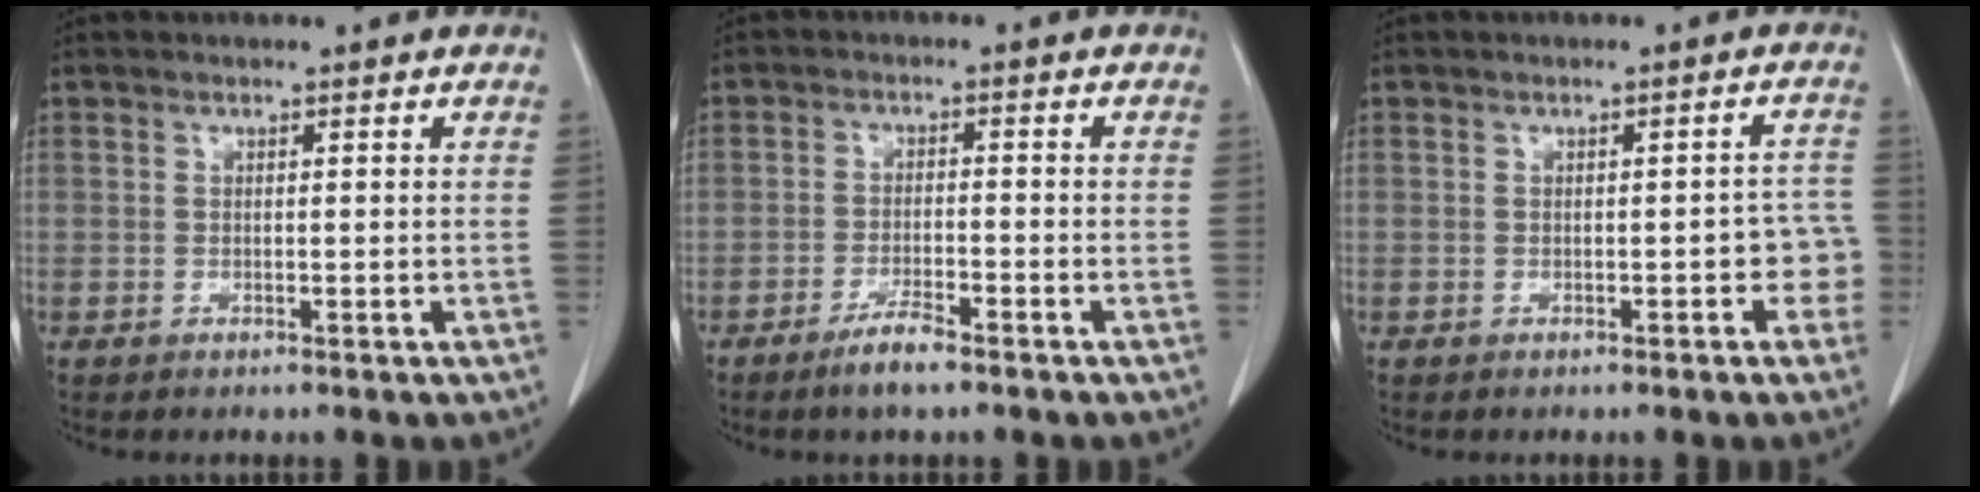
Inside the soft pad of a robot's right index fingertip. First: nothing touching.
{"total": 4.0, "force": [-3.0, 0.5, 2.7], "torque": [-0.054, -0.003, -0.055]}
{"total": 3.7, "force": [-1.1, 1.6, 3.2], "torque": [-0.022, 0.018, -0.012]}